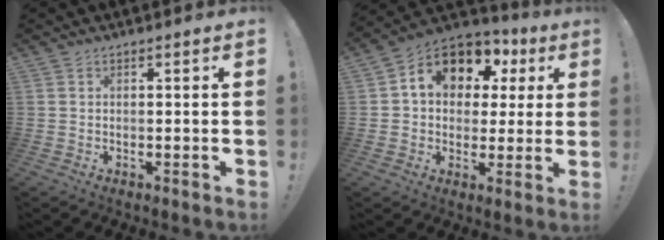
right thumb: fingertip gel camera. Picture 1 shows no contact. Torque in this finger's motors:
{"motor_torque": [1.34, 2.93, 0.34, 0.00, 0.08]}